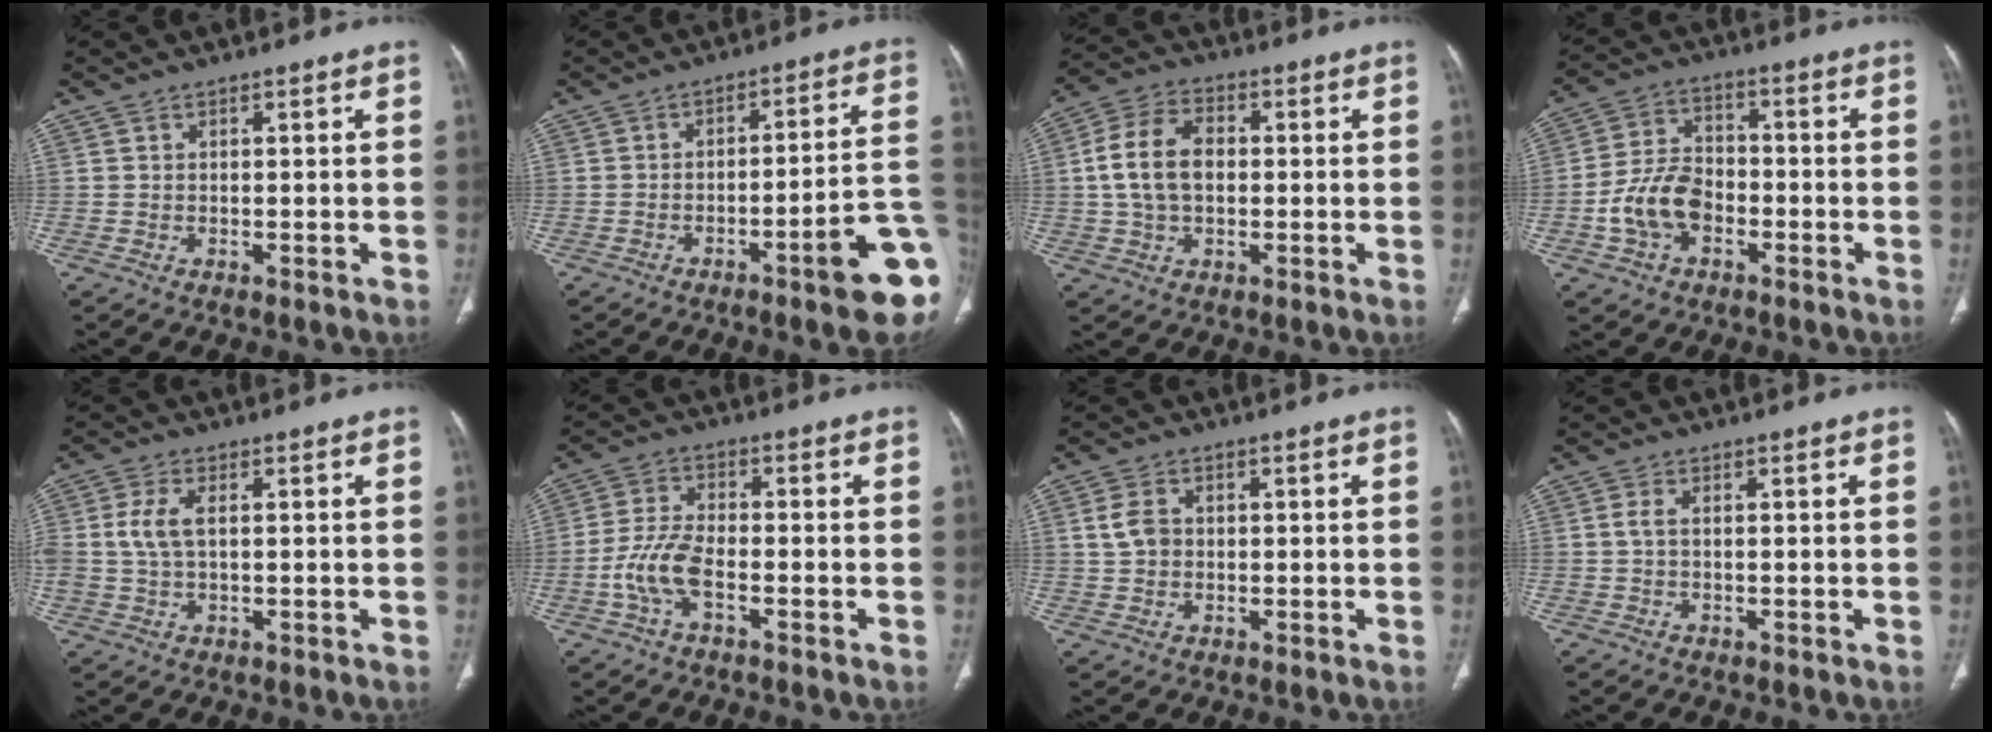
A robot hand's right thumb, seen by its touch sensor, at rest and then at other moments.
{"total": 13.9, "force": [-5.6, 2.0, 12.6], "torque": [-0.124, 0.035, -0.073]}
{"total": 10.8, "force": [0.5, 7.2, 8.1], "torque": [-0.153, 0.022, 0.006]}
{"total": 10.1, "force": [-3.3, 6.9, 6.6], "torque": [-0.119, 0.031, -0.063]}
{"total": 5.5, "force": [0.7, 3.0, 4.6], "torque": [-0.114, 0.006, 0.011]}
{"total": 7.1, "force": [-2.7, 3.1, 5.8], "torque": [-0.133, 0.020, -0.055]}
{"total": 4.3, "force": [0.6, 3.3, 2.7], "torque": [-0.050, 0.006, 0.010]}
{"total": 1.6, "force": [0.1, 0.7, 1.4], "torque": [-0.035, 0.000, 0.001]}